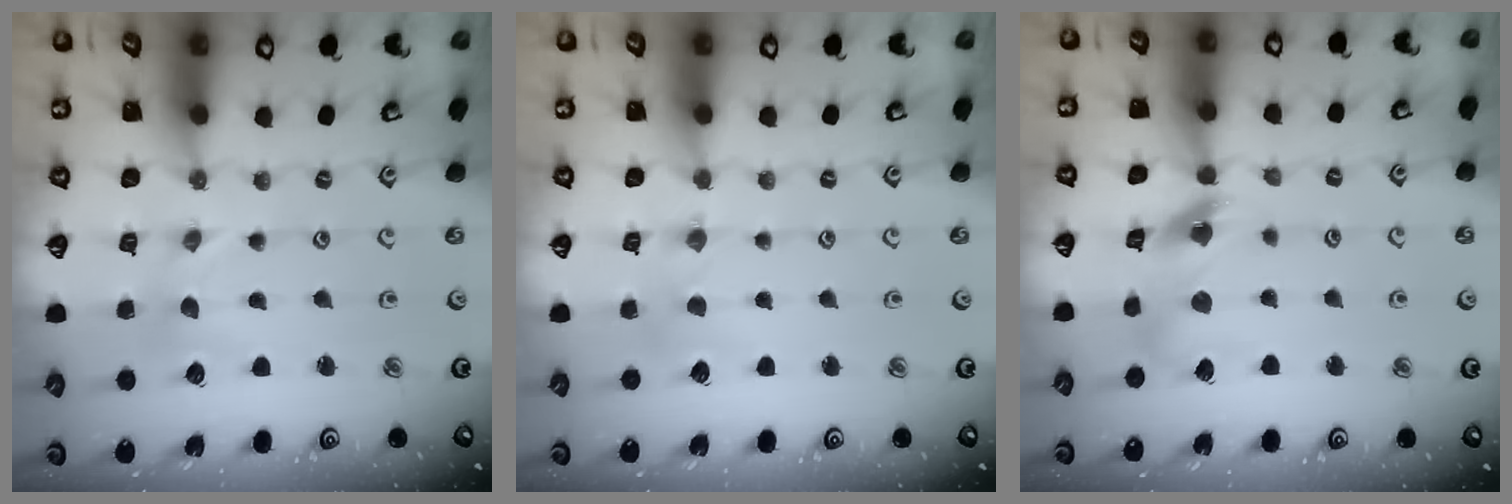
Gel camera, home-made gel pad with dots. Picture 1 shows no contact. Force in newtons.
{"total": 2.2, "press": 2.2, "slide": 0.5}
{"total": 11.8, "press": 11.7, "slide": 1.4}